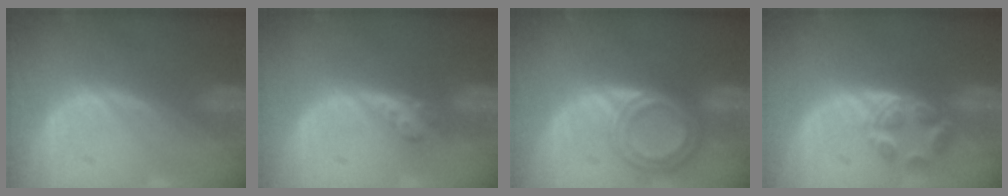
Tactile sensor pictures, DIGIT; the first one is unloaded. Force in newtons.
{"total": 2.9, "press": 2.5, "slide": 1.5}
{"total": 6.8, "press": 6.1, "slide": 3.1}
{"total": 5.8, "press": 4.7, "slide": 3.4}